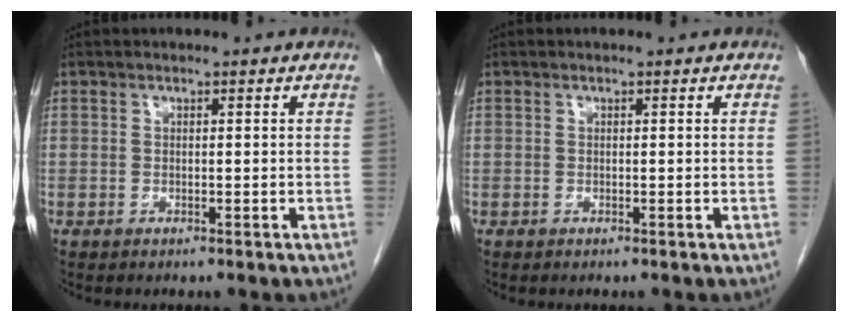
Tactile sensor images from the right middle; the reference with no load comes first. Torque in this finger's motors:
{"motor_torque": [-0.26, 0.01, -0.02, 0.00]}